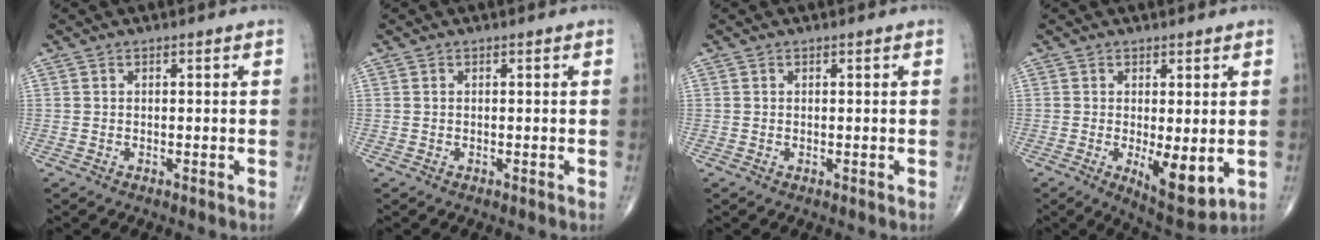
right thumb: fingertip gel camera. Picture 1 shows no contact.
{"total": 0.0}
{"total": 0.0}
{"total": 7.9, "force": [-1.2, 2.8, 7.3], "torque": [-0.103, -0.025, -0.008]}